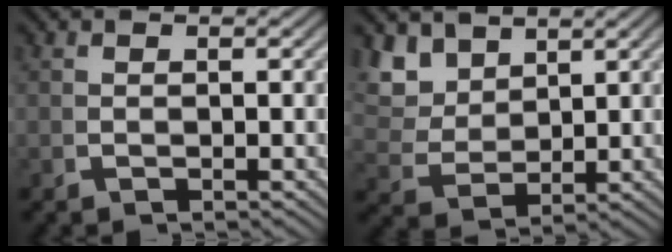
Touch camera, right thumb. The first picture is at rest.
{"total": 5.5, "force": [2.4, 3.8, 3.2], "torque": [-0.085, -0.016, 0.058]}